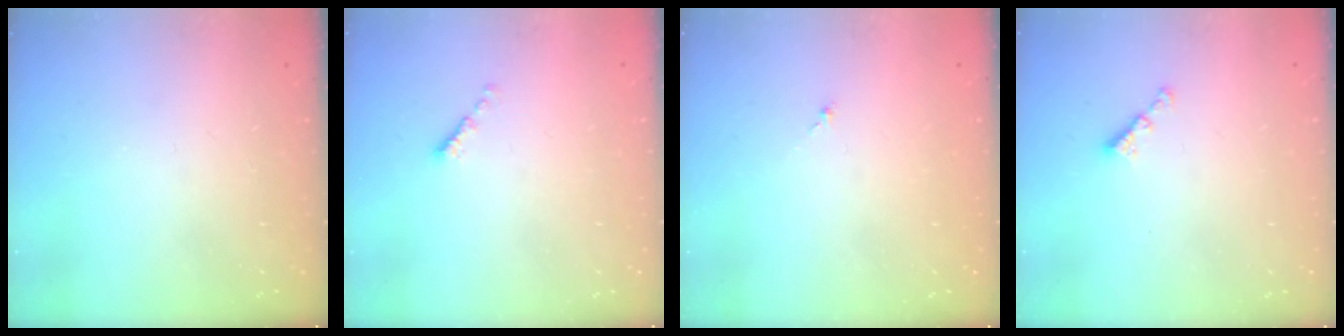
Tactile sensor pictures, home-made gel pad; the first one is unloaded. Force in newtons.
{"total": 0.0}
{"total": 1.0, "press": 0.8, "slide": 0.5}
{"total": 2.4, "press": 2.4, "slide": 0.4}